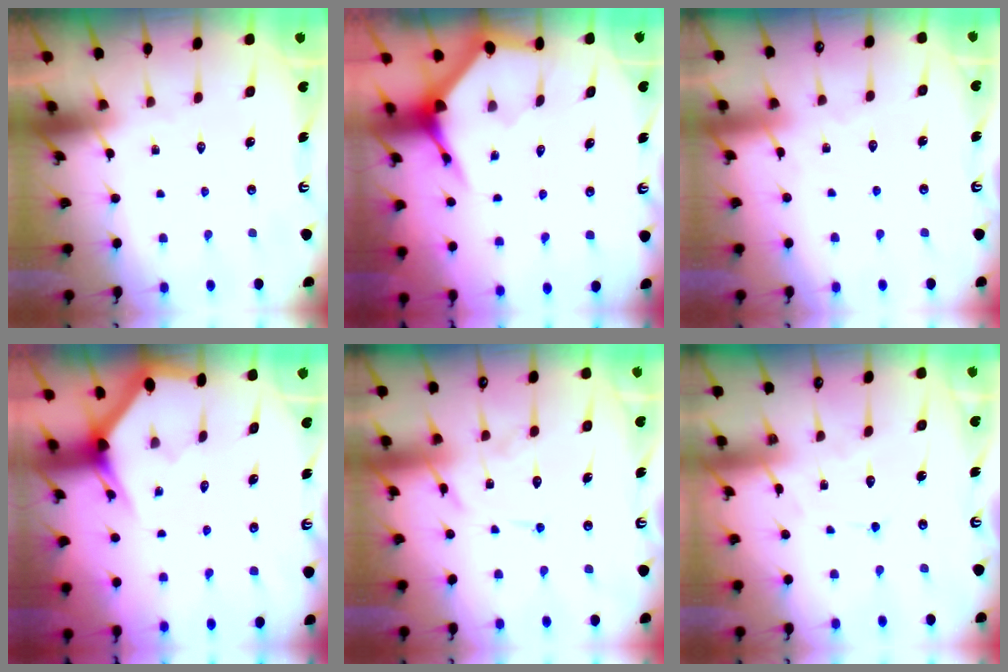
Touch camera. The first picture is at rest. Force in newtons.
{"total": 3.9, "press": 3.9, "slide": 0.5}
{"total": 2.6, "press": 2.6, "slide": 0.3}
{"total": 3.1, "press": 3.1, "slide": 0.2}
{"total": 12.8, "press": 12.8, "slide": 1.0}
{"total": 6.0, "press": 6.0, "slide": 0.8}